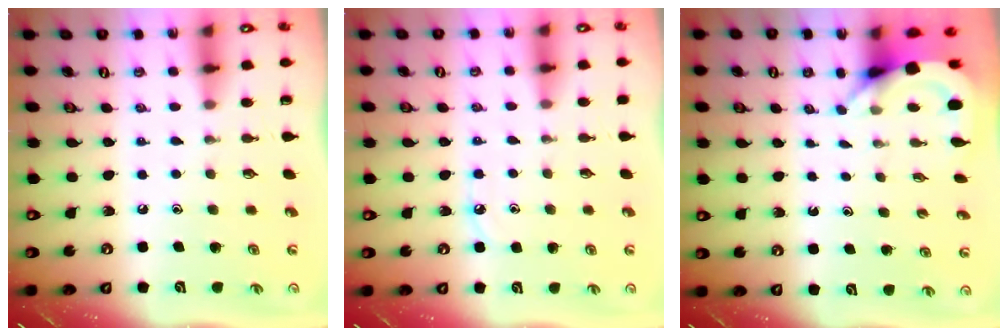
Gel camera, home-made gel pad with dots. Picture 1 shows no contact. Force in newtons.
{"total": 4.6, "press": 4.6, "slide": 0.3}
{"total": 3.7, "press": 3.7, "slide": 0.3}